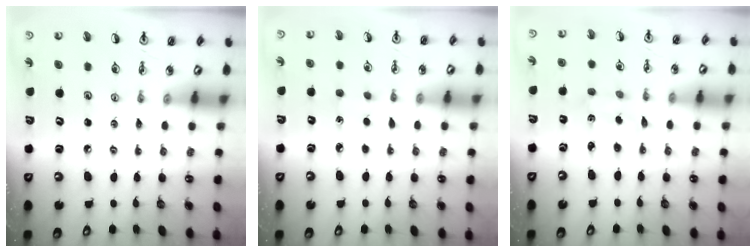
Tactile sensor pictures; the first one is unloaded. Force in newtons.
{"total": 2.4, "press": 2.4, "slide": 0.3}
{"total": 1.3, "press": 1.2, "slide": 0.6}